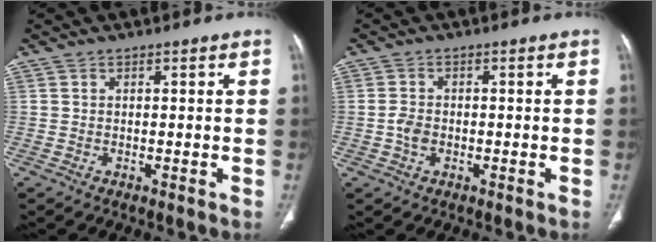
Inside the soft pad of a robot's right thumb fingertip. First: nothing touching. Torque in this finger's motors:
{"motor_torque": [0.63, 0.55, 0.11, -0.28, 0.03]}